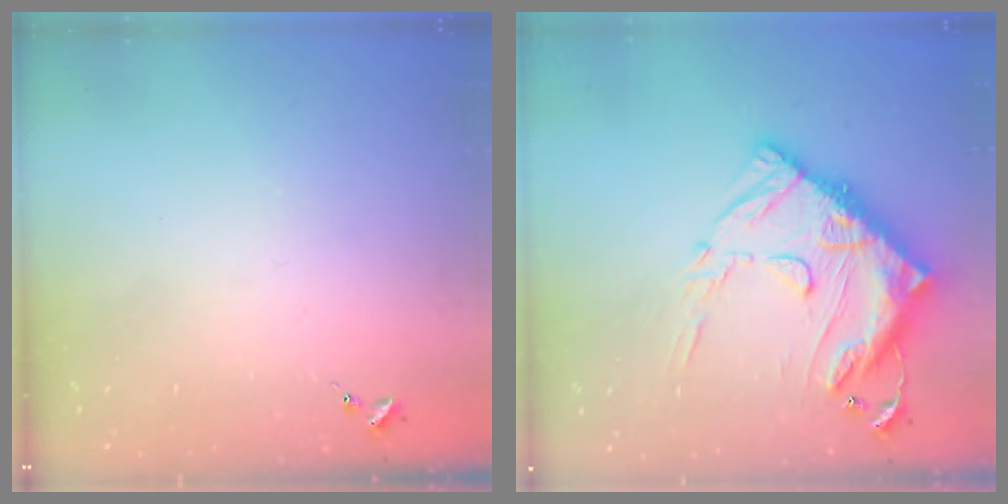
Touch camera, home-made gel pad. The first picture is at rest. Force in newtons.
{"total": 21.5, "press": 21.4, "slide": 2.1}